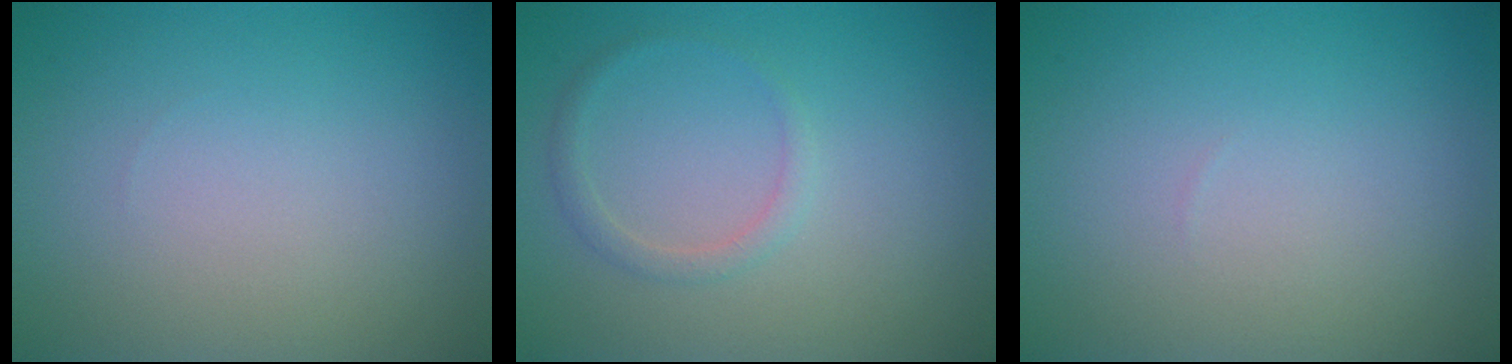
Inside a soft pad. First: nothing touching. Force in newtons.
{"total": 1.3, "press": 1.3, "slide": 0.1}
{"total": 0.0}